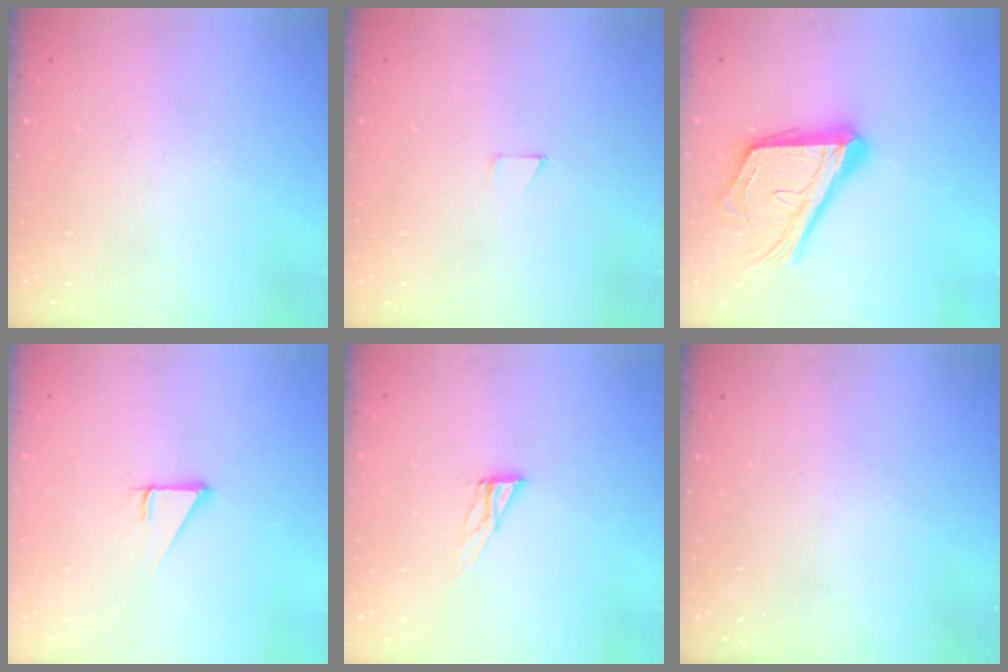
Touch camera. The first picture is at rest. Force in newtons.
{"total": 2.7, "press": 2.7, "slide": 0.2}
{"total": 19.7, "press": 19.6, "slide": 2.3}
{"total": 3.0, "press": 3.0, "slide": 0.2}
{"total": 6.9, "press": 6.8, "slide": 0.5}
{"total": 0.0}